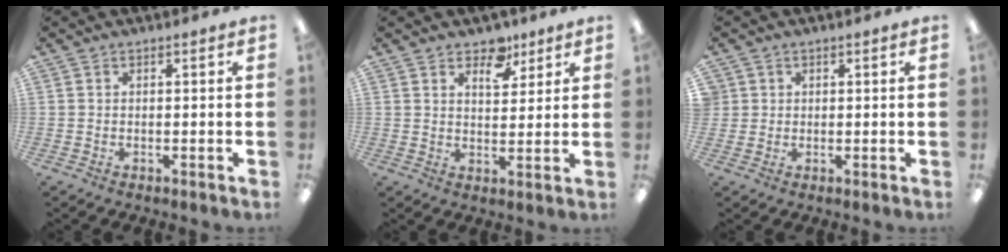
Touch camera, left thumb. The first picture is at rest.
{"total": 6.9, "force": [4.8, 4.1, 2.9], "torque": [-0.014, -0.027, 0.079]}
{"total": 2.0, "force": [0.5, 1.8, -0.6], "torque": [0.014, -0.001, 0.008]}